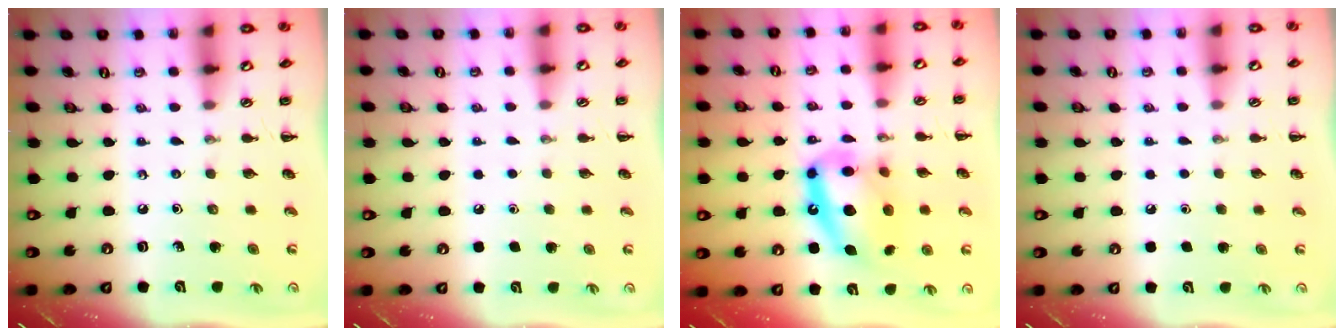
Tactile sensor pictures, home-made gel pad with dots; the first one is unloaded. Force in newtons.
{"total": 1.7, "press": 1.7, "slide": 0.1}
{"total": 16.1, "press": 15.6, "slide": 3.8}
{"total": 1.8, "press": 1.7, "slide": 0.1}